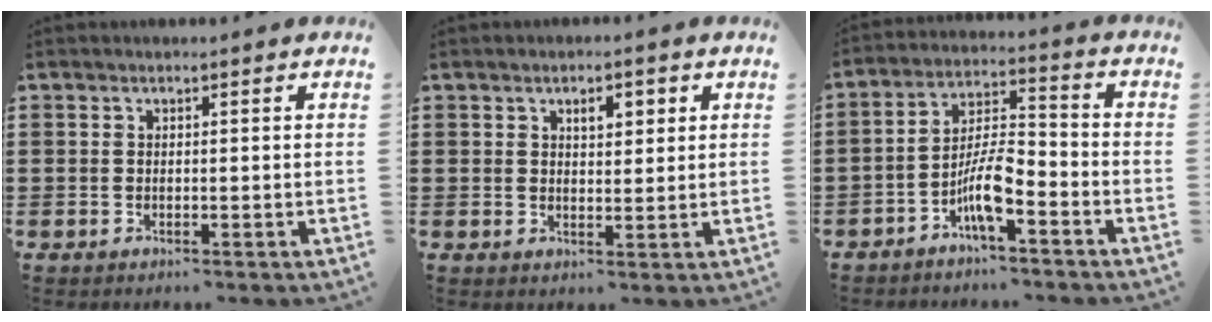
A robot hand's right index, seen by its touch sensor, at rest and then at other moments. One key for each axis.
{"total": 3.0, "fx": 1.2, "fy": 1.5, "fz": 2.2, "tx": -0.033, "ty": 0.002, "tz": 0.016}
{"total": 7.4, "fx": -4.1, "fy": 1.8, "fz": 5.8, "tx": -0.125, "ty": -0.001, "tz": -0.081}